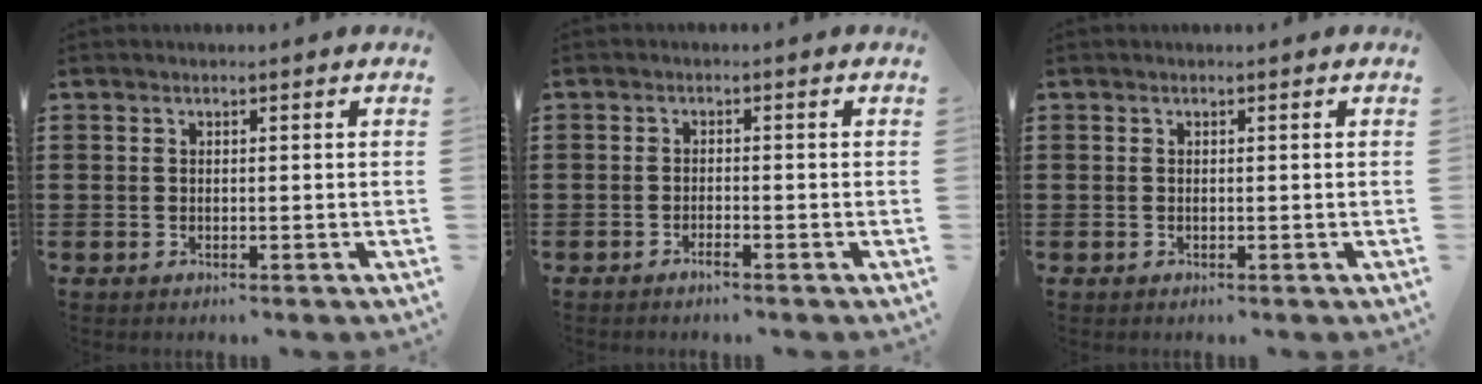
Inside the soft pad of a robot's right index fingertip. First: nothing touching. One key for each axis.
{"total": 1.3, "fx": -1.1, "fy": 0.0, "fz": 0.7, "tx": -0.012, "ty": -0.004, "tz": -0.019}
{"total": 0.0}